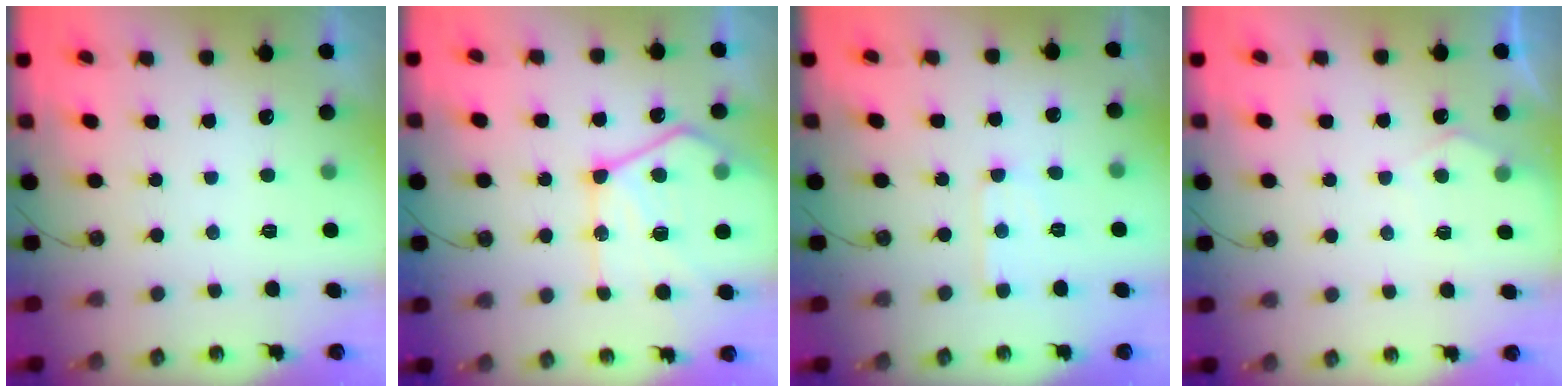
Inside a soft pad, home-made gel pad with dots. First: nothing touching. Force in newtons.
{"total": 17.9, "press": 17.9, "slide": 1.4}
{"total": 5.1, "press": 5.0, "slide": 0.3}
{"total": 4.6, "press": 4.6, "slide": 0.6}